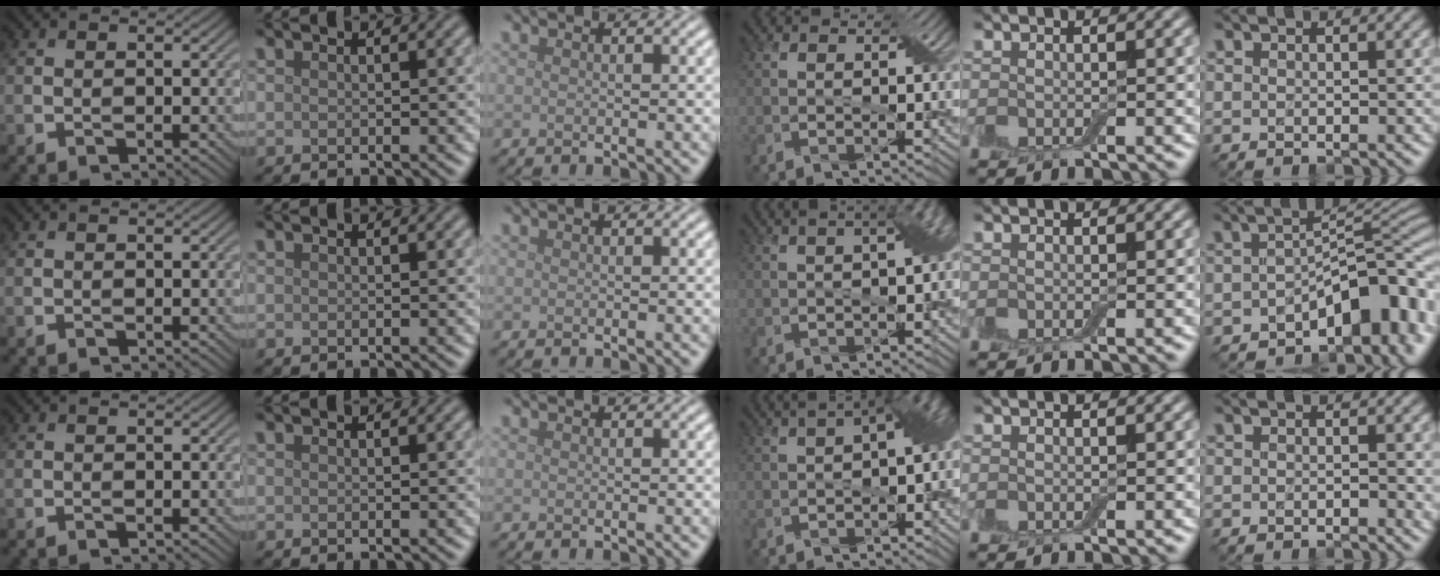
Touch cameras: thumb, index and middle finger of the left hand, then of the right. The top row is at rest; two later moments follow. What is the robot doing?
{"motion": "pour", "object": "bottle"}